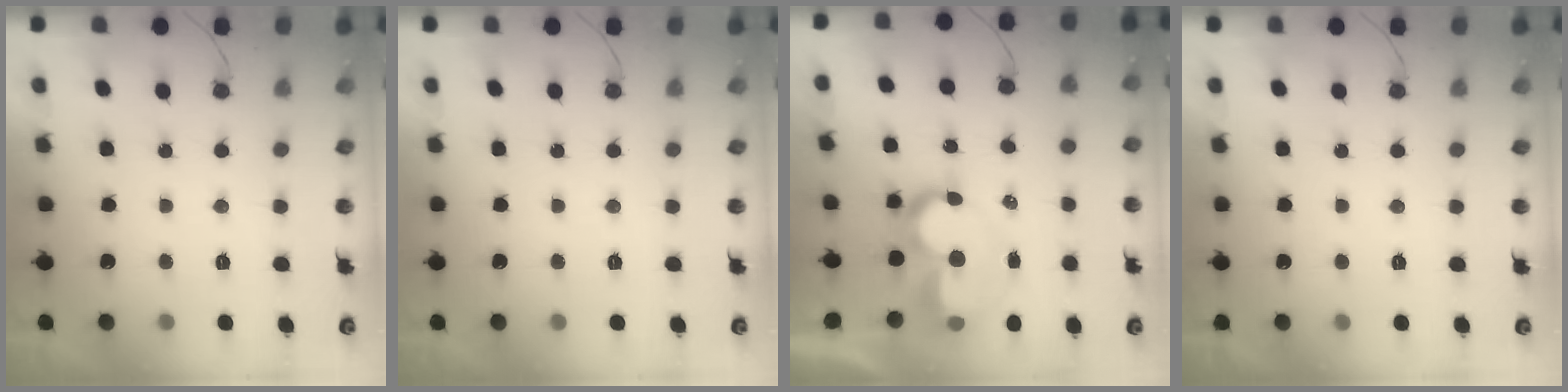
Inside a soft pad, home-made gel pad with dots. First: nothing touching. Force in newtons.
{"total": 0.0}
{"total": 9.0, "press": 9.0, "slide": 0.7}
{"total": 1.6, "press": 1.6, "slide": 0.0}